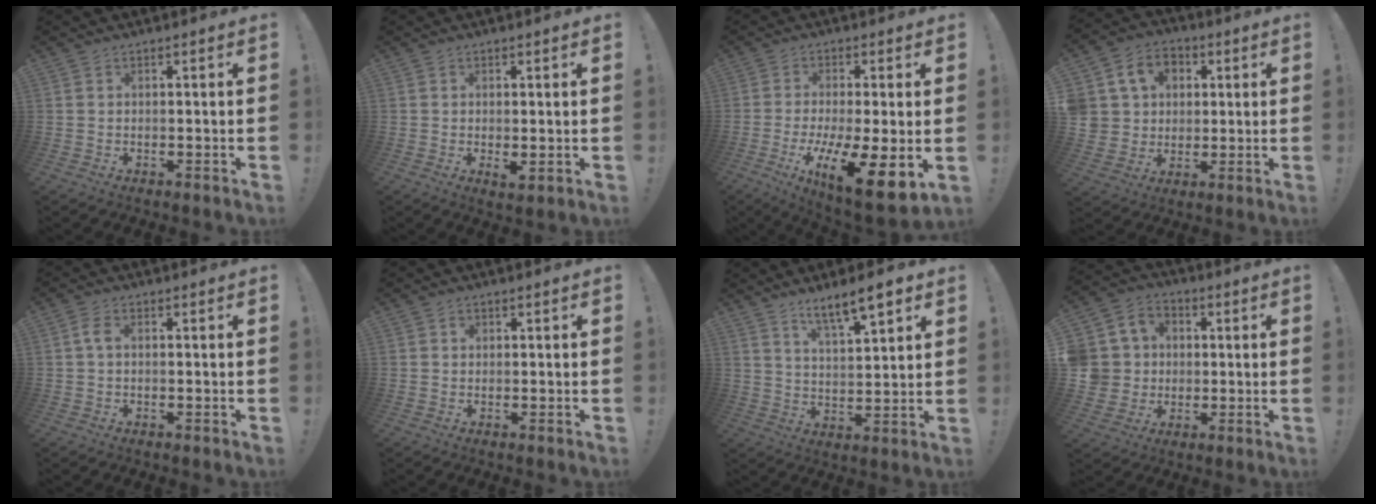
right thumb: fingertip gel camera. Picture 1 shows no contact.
{"total": 2.4, "force": [0.4, 1.0, 2.1], "torque": [-0.023, -0.006, 0.008]}
{"total": 14.1, "force": [-4.8, 3.5, 12.8], "torque": [-0.189, 0.013, -0.068]}
{"total": 11.3, "force": [2.9, 10.2, 3.8], "torque": [-0.063, -0.007, 0.065]}
{"total": 2.8, "force": [0.1, 1.3, 2.5], "torque": [-0.056, 0.006, 0.001]}
{"total": 0.8, "force": [0.2, 0.8, 0.1], "torque": [0.002, 0.000, 0.003]}
{"total": 10.4, "force": [7.5, 2.3, 6.8], "torque": [-0.107, -0.042, 0.126]}
{"total": 10.3, "force": [0.2, 9.9, 2.9], "torque": [-0.059, 0.008, 0.012]}